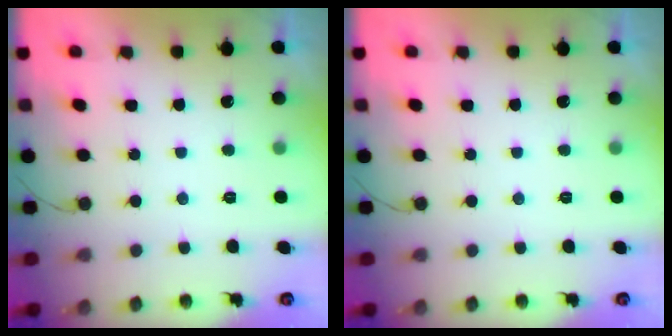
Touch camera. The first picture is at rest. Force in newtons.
{"total": 0.0}